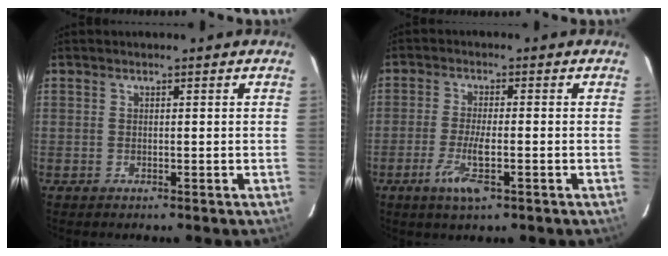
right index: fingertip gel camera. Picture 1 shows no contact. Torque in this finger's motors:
{"motor_torque": [0.18, -0.16, 0.16, 0.06]}